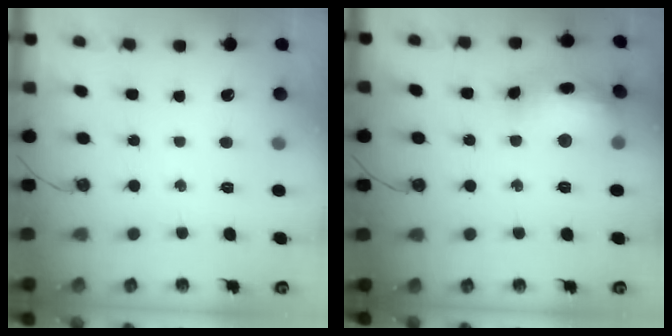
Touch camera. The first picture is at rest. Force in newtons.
{"total": 17.9, "press": 17.8, "slide": 1.4}